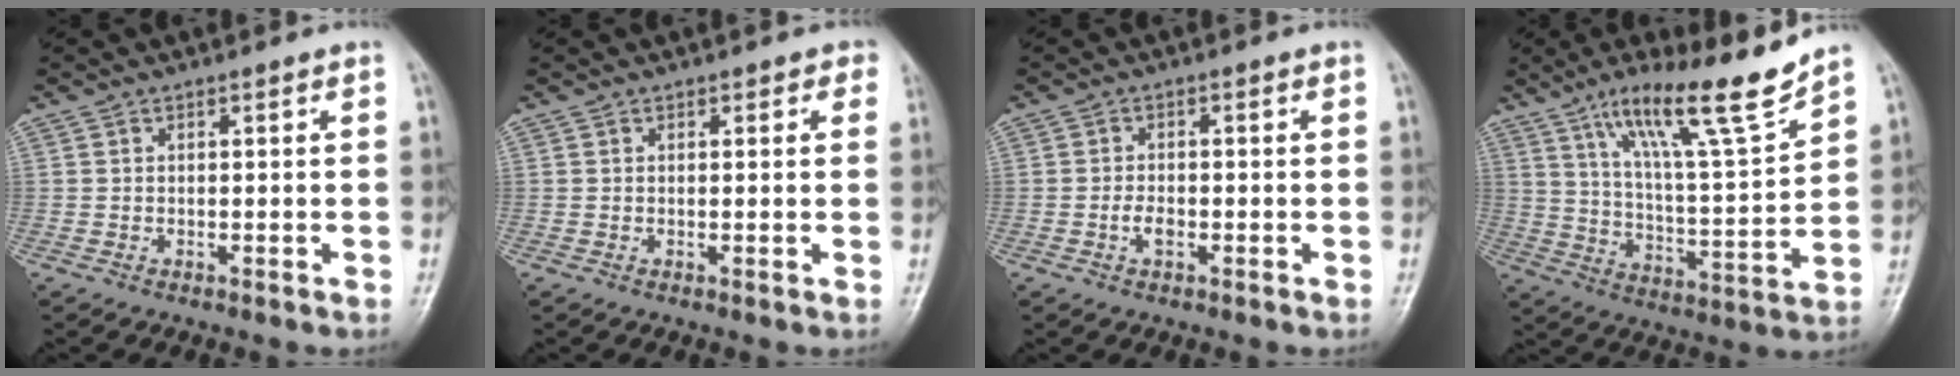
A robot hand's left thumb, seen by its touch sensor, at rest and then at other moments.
{"total": 1.7, "force": [0.8, 1.2, 0.7], "torque": [0.021, 0.000, 0.003]}
{"total": 2.4, "force": [-1.0, 1.4, 1.7], "torque": [-0.025, 0.005, -0.020]}
{"total": 16.6, "force": [11.7, 1.8, 11.7], "torque": [-0.176, -0.067, 0.203]}